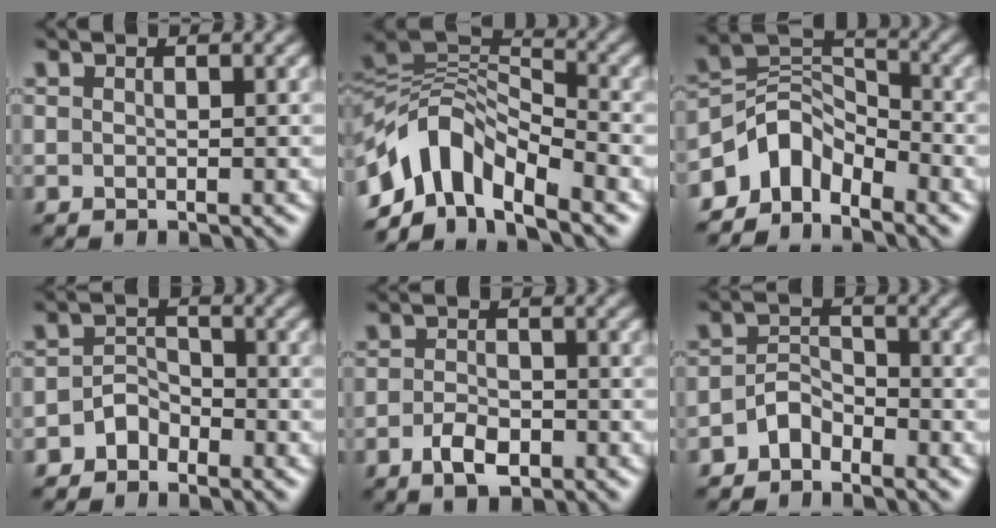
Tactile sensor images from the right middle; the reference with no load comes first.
{"total": 8.7, "force": [-5.2, 4.2, 5.6], "torque": [-0.091, 0.012, -0.107]}
{"total": 5.1, "force": [-3.7, 2.8, 2.0], "torque": [-0.025, 0.007, -0.080]}
{"total": 2.1, "force": [-1.5, 1.3, 0.6], "torque": [-0.009, 0.013, -0.032]}
{"total": 2.8, "force": [-1.4, 1.4, 1.9], "torque": [-0.037, 0.000, -0.028]}
{"total": 2.4, "force": [-1.8, 1.3, 0.9], "torque": [-0.018, 0.014, -0.039]}